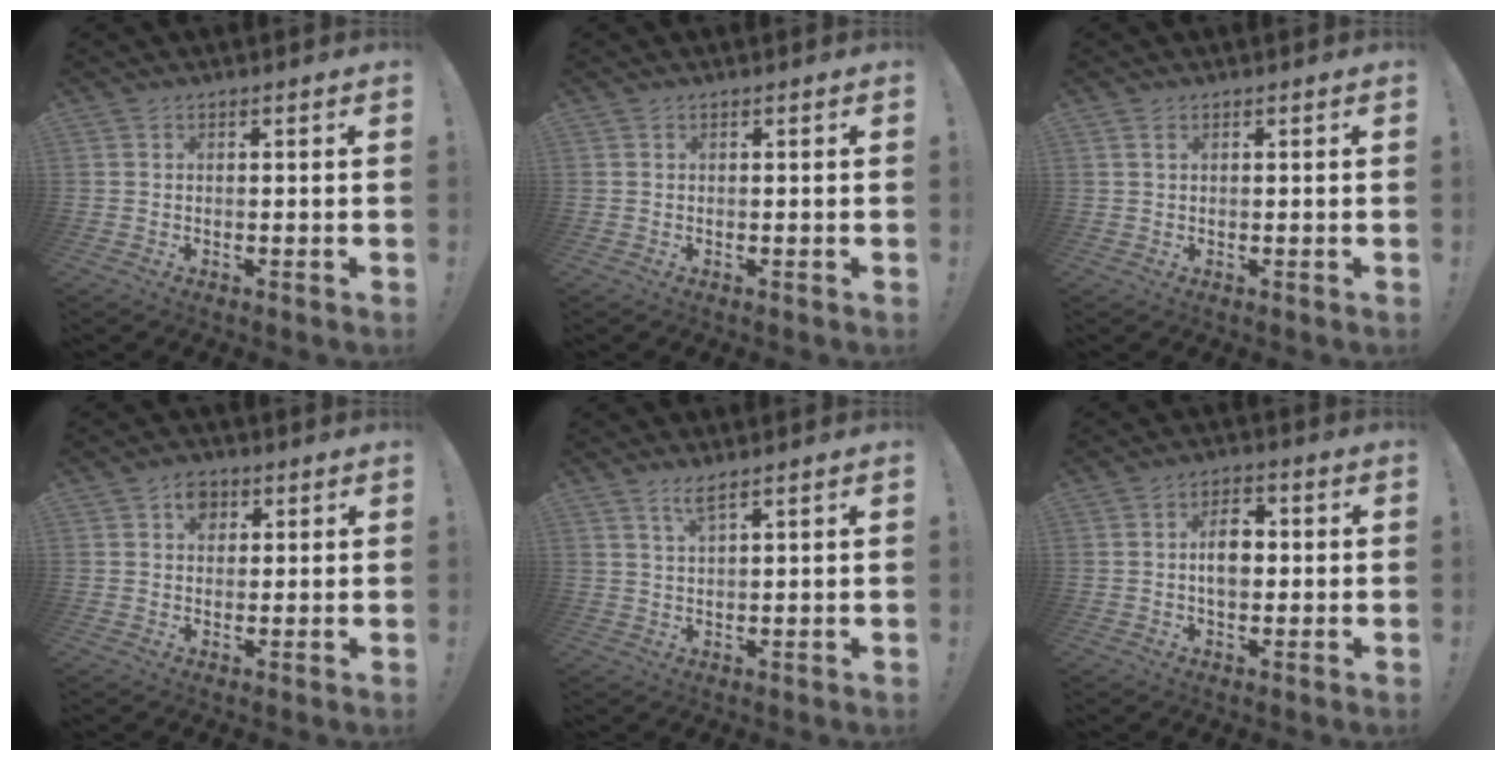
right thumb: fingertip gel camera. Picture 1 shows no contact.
{"total": 0.0}
{"total": 0.9, "force": [0.5, 0.5, 0.6], "torque": [-0.008, -0.001, 0.009]}
{"total": 4.8, "force": [1.9, 3.9, 2.2], "torque": [-0.025, -0.001, 0.032]}
{"total": 3.6, "force": [2.5, 0.4, 2.5], "torque": [-0.051, -0.008, 0.043]}
{"total": 7.5, "force": [0.2, 5.0, 5.6], "torque": [-0.085, 0.008, -0.002]}